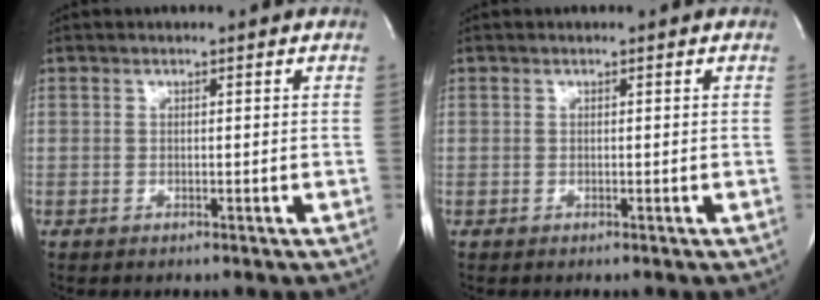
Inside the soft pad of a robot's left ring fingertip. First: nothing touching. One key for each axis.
{"total": 0.0}